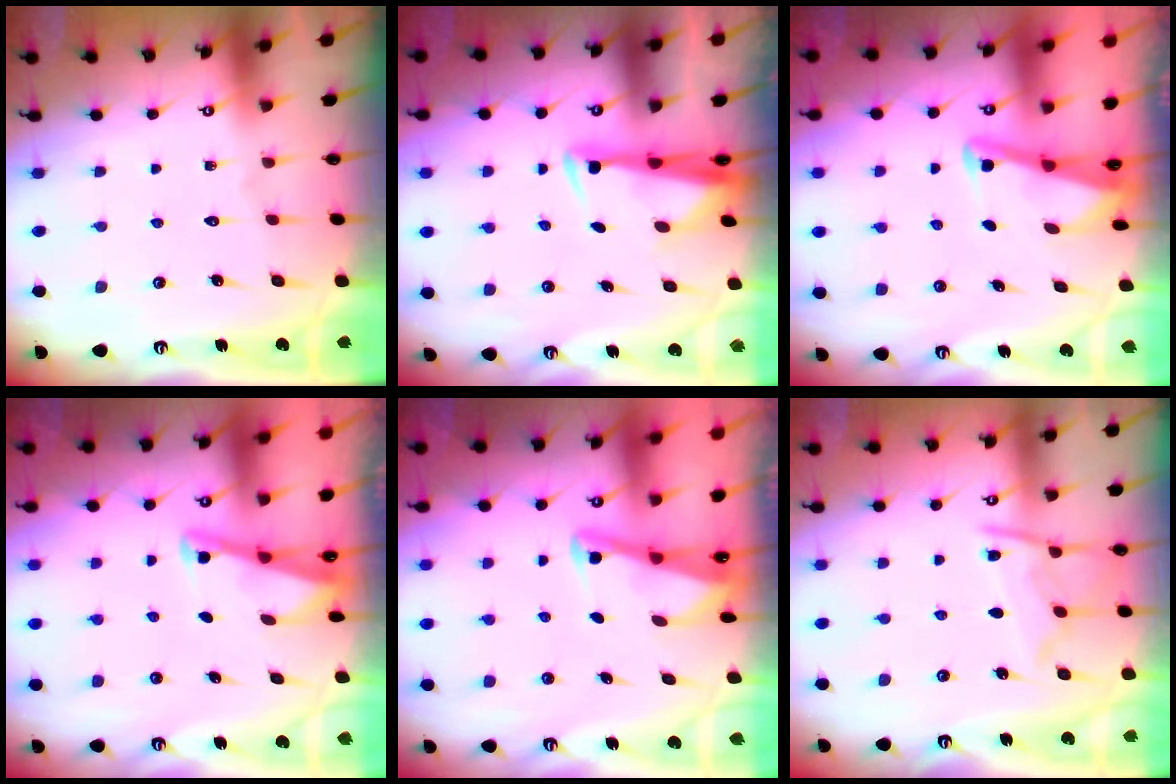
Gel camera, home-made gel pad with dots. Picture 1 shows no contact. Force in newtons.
{"total": 3.4, "press": 3.3, "slide": 0.8}
{"total": 2.9, "press": 2.9, "slide": 0.4}
{"total": 2.8, "press": 2.8, "slide": 0.4}
{"total": 3.0, "press": 2.9, "slide": 0.4}
{"total": 10.3, "press": 10.2, "slide": 1.0}